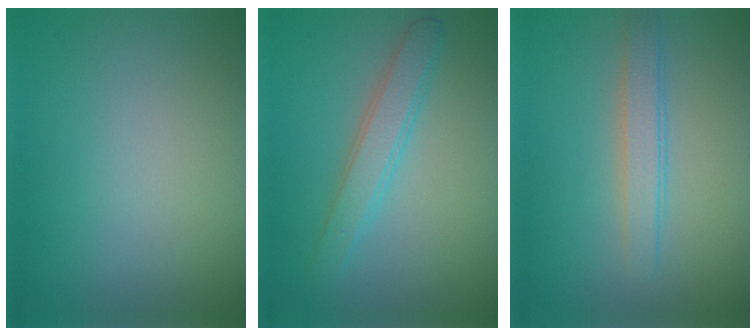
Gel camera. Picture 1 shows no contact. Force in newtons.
{"total": 2.8, "press": 2.8, "slide": 0.2}
{"total": 2.4, "press": 2.4, "slide": 0.2}